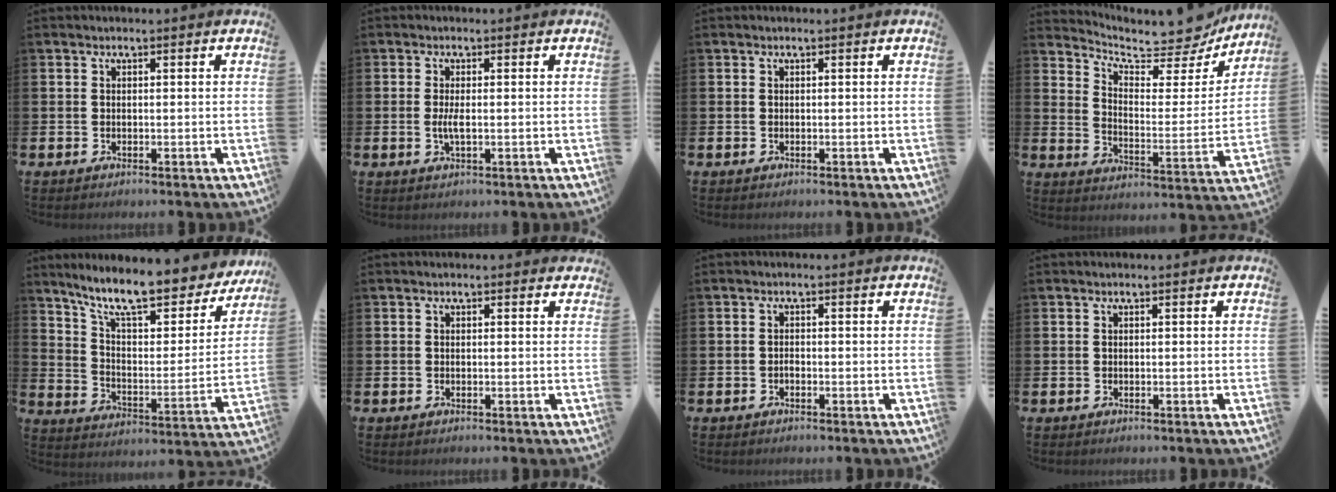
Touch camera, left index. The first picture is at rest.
{"total": 2.0, "force": [-0.2, 0.5, 1.9], "torque": [-0.038, 0.000, -0.003]}
{"total": 0.0}
{"total": 7.8, "force": [7.2, 2.3, 1.8], "torque": [-0.040, -0.071, 0.118]}
{"total": 11.7, "force": [9.8, 2.8, 5.7], "torque": [-0.133, -0.064, 0.165]}
{"total": 0.0}
{"total": 0.7, "force": [-0.5, 0.4, 0.3], "torque": [-0.002, -0.005, -0.010]}
{"total": 0.0}